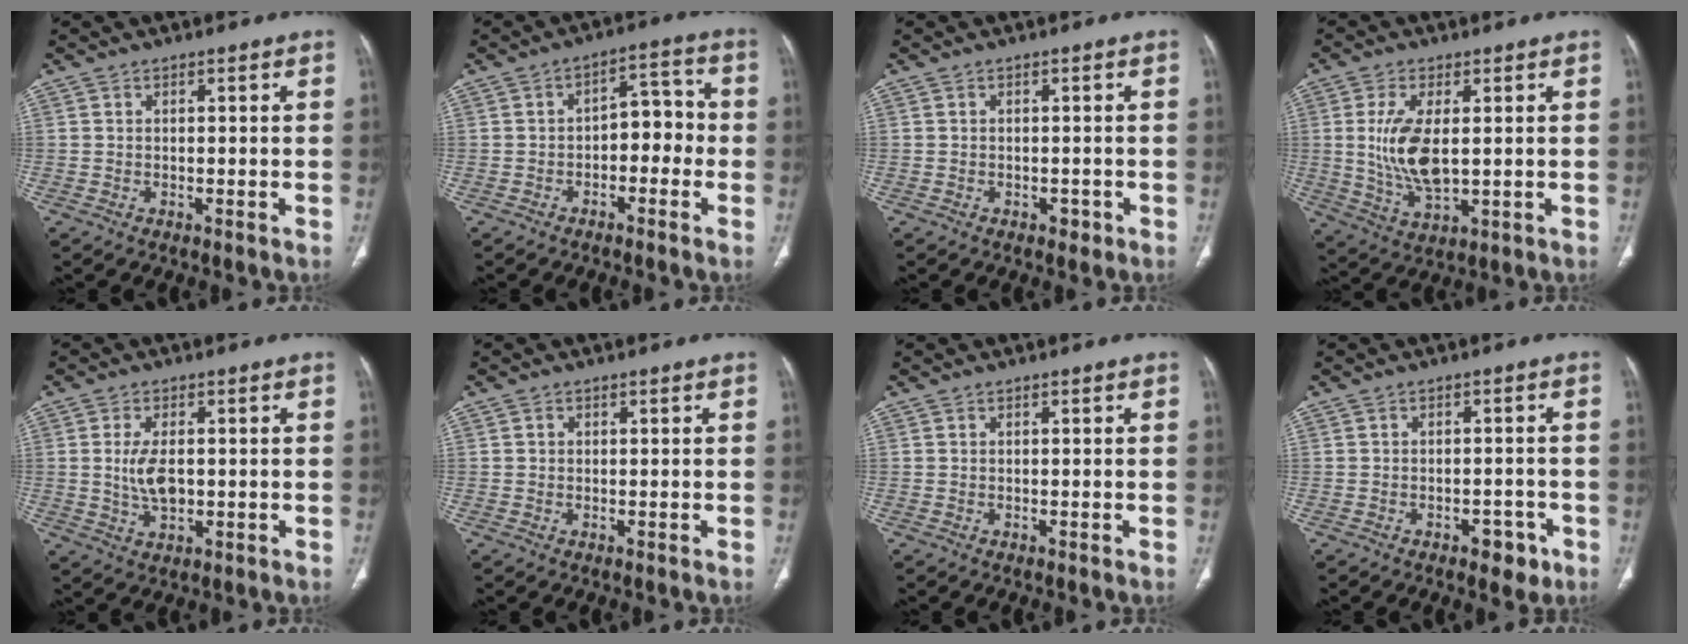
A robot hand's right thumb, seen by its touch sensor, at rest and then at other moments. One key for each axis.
{"total": 7.1, "fx": -1.7, "fy": 4.4, "fz": 5.3, "tx": -0.044, "ty": 0.041, "tz": -0.035}
{"total": 1.4, "fx": -0.6, "fy": 1.0, "fz": 0.6, "tx": -0.003, "ty": 0.003, "tz": -0.007}
{"total": 10.3, "fx": 0.8, "fy": 4.6, "fz": 9.2, "tx": -0.189, "ty": -0.017, "tz": 0.027}
{"total": 5.7, "fx": 0.1, "fy": 3.1, "fz": 4.9, "tx": -0.097, "ty": -0.005, "tz": 0.007}
{"total": 0.7, "fx": 0.1, "fy": 0.7, "fz": 0.2, "tx": 0.000, "ty": 0.002, "tz": 0.003}
{"total": 0.0}
{"total": 4.2, "fx": -2.3, "fy": 2.4, "fz": 2.5, "tx": -0.015, "ty": 0.013, "tz": -0.026}